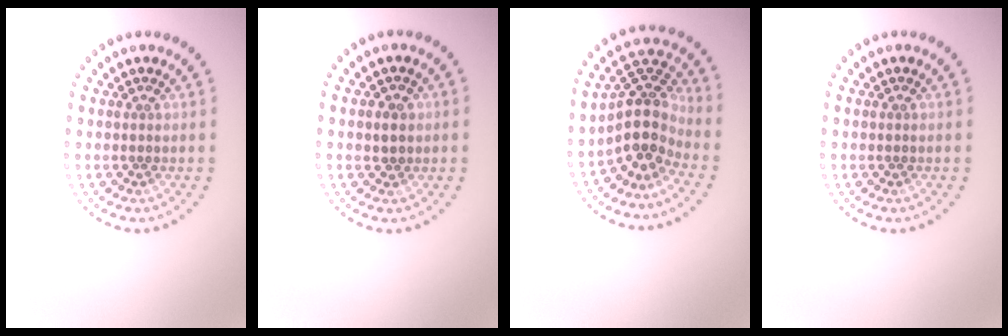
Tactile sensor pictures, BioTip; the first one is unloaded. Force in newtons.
{"total": 0.9, "press": 0.9, "slide": 0.2}
{"total": 4.4, "press": 3.4, "slide": 2.9}
{"total": 0.0}